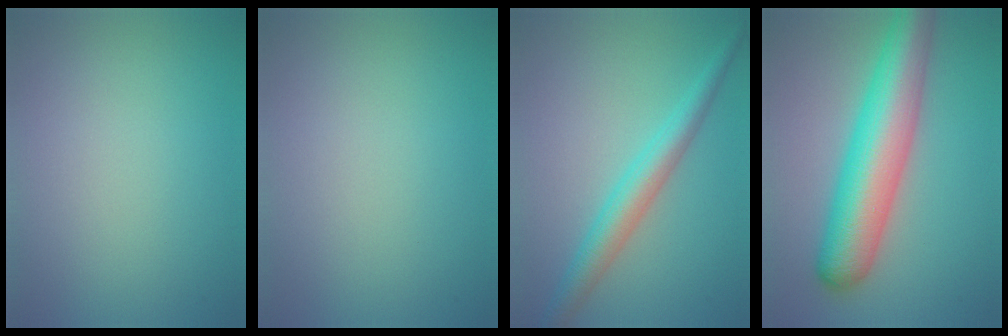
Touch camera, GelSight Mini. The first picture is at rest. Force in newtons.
{"total": 0.0}
{"total": 3.9, "press": 3.9, "slide": 0.1}
{"total": 8.9, "press": 8.9, "slide": 0.2}